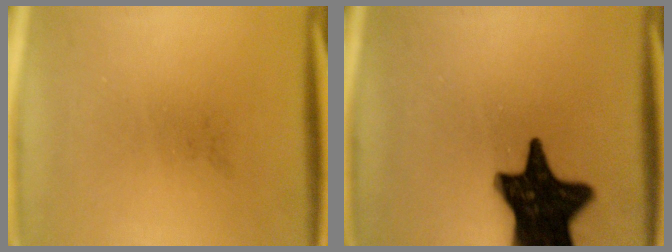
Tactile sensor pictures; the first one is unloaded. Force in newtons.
{"total": 18.7}